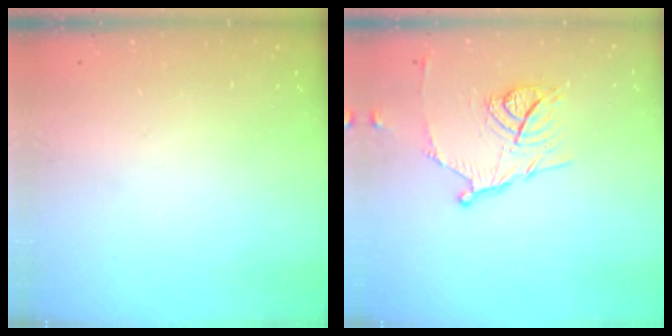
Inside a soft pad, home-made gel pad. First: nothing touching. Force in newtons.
{"total": 13.2, "press": 13.2, "slide": 0.3}